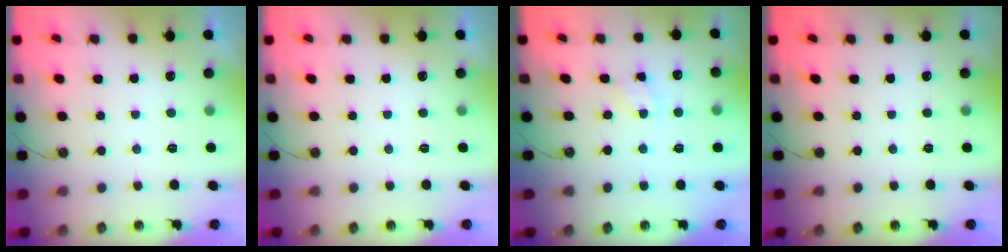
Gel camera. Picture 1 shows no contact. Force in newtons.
{"total": 0.0}
{"total": 3.1, "press": 3.0, "slide": 0.4}
{"total": 0.0}